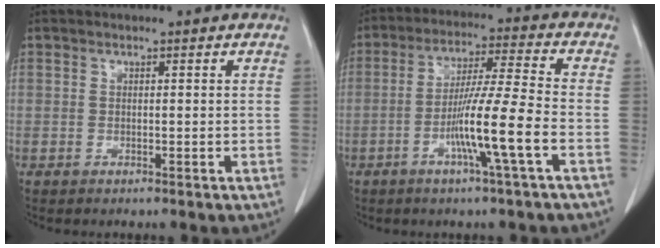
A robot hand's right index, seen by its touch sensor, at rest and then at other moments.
{"total": 10.6, "force": [-3.8, -1.3, 9.8], "torque": [-0.182, -0.004, -0.072]}